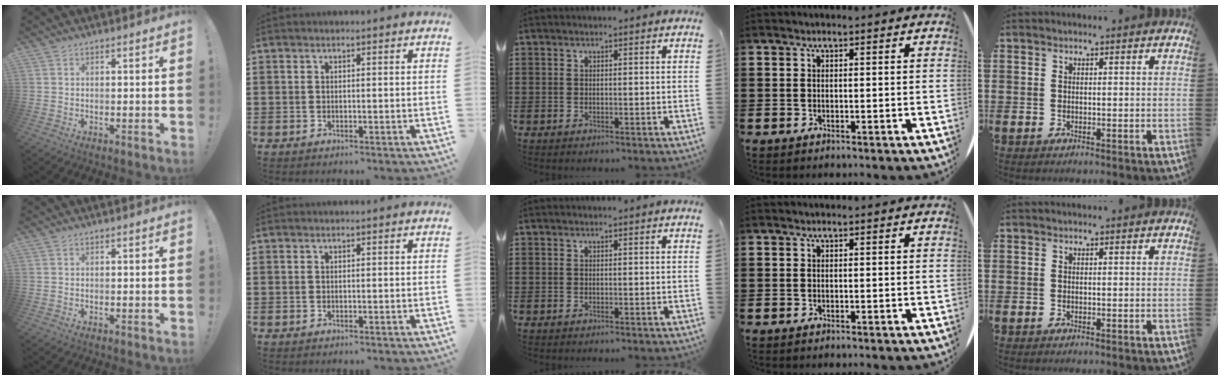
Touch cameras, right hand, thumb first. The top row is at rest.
{}